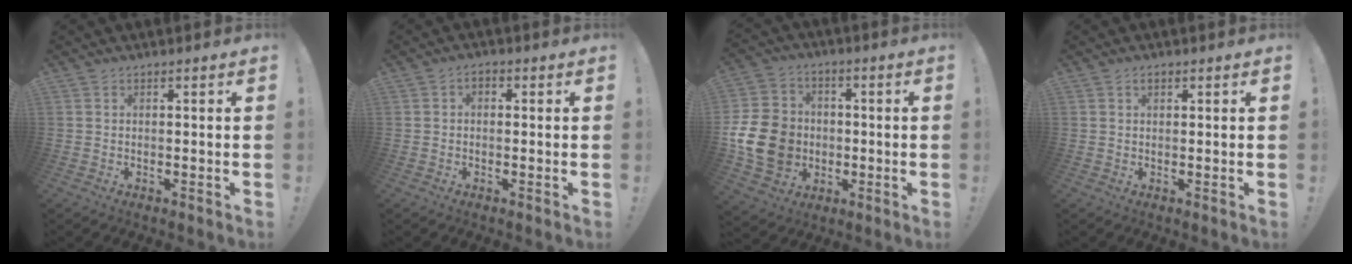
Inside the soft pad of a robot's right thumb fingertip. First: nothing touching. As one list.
[{"total": 1.7, "force": [-0.7, 1.1, 1.1], "torque": [-0.025, 0.009, -0.012]}, {"total": 16.3, "force": [-3.1, 13.6, 8.5], "torque": [-0.153, 0.030, -0.045]}, {"total": 1.3, "force": [0.7, 0.8, 0.7], "torque": [-0.012, 0.001, 0.013]}]